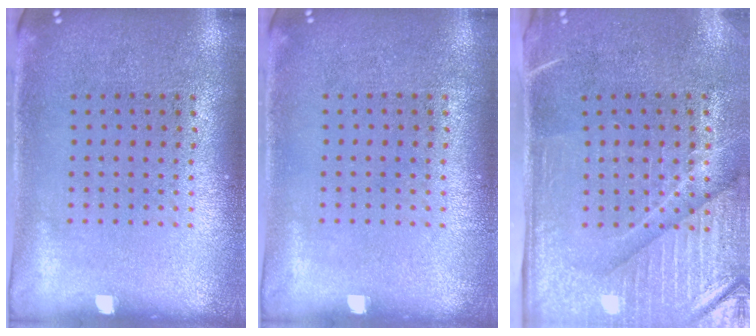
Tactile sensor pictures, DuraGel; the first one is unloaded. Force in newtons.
{"total": 0.0}
{"total": 4.5, "press": 3.9, "slide": 2.3}